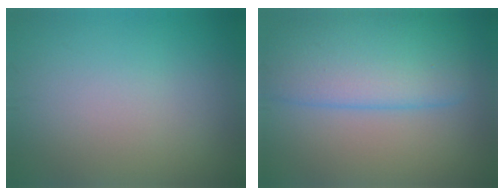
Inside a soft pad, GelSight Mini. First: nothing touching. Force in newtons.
{"total": 7.0, "press": 7.0, "slide": 0.6}